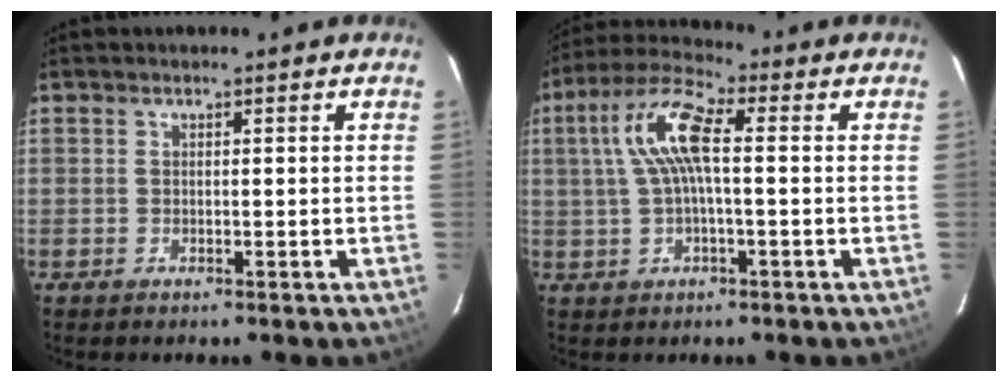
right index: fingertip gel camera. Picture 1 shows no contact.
{"total": 9.8, "force": [1.1, 2.9, 9.3], "torque": [-0.191, 0.022, 0.020]}